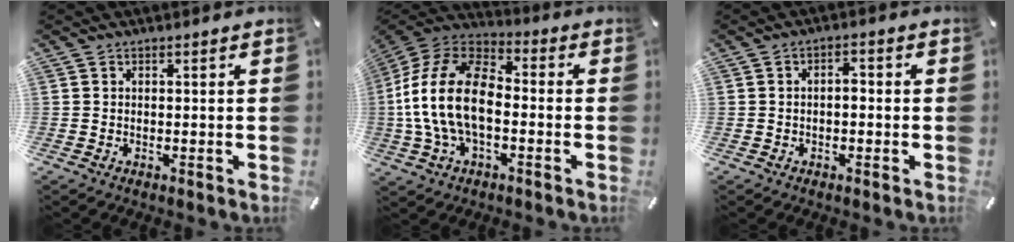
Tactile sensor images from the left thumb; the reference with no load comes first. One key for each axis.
{"total": 18.0, "fx": -3.4, "fy": 10.8, "fz": 14.1, "tx": -0.296, "ty": 0.025, "tz": -0.061}
{"total": 2.5, "fx": -0.6, "fy": 1.4, "fz": 2.0, "tx": -0.038, "ty": 0.009, "tz": -0.013}